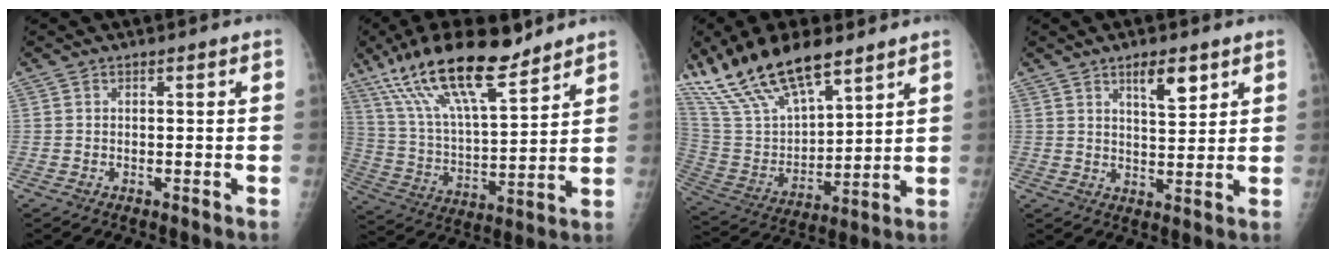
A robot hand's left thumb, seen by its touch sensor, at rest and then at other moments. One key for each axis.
{"total": 21.0, "fx": 14.7, "fy": 5.9, "fz": 13.8, "tx": -0.230, "ty": -0.053, "tz": 0.269}
{"total": 20.8, "fx": 15.1, "fy": 7.6, "fz": 12.0, "tx": -0.208, "ty": -0.050, "tz": 0.293}
{"total": 6.3, "fx": 3.7, "fy": 2.2, "fz": 4.6, "tx": -0.062, "ty": -0.026, "tz": 0.060}